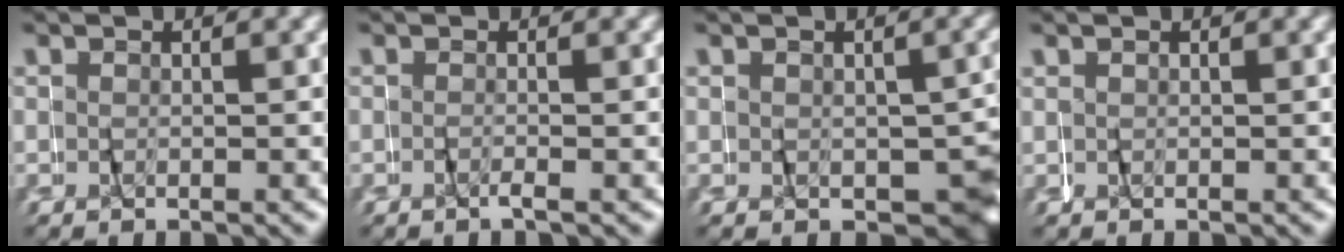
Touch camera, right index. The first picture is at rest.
{"total": 0.8, "force": [-0.7, -0.3, 0.2], "torque": [-0.010, 0.000, -0.014]}
{"total": 6.0, "force": [-1.1, 3.9, 4.4], "torque": [-0.044, -0.012, -0.008]}
{"total": 0.0}